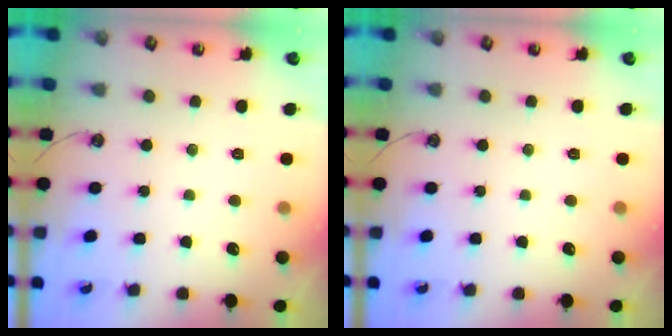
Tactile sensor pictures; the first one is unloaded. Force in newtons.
{"total": 0.0}